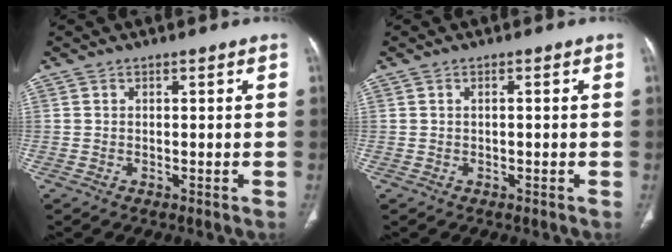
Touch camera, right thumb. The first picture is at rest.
{"total": 0.7, "force": [-0.1, 0.2, 0.6], "torque": [-0.015, 0.001, -0.002]}